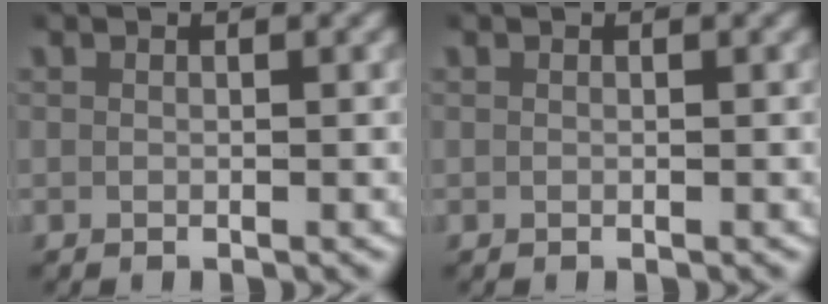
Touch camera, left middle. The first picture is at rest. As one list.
[{"total": 0.0}]